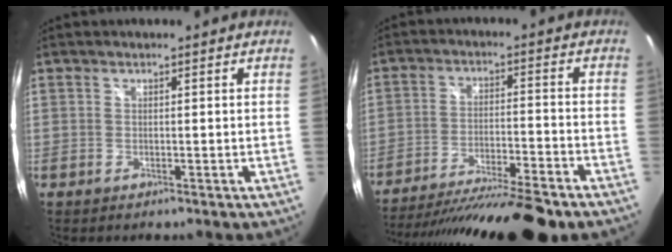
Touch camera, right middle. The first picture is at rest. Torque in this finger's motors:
{"motor_torque": [1.07, -1.07, 0.31, 0.15]}